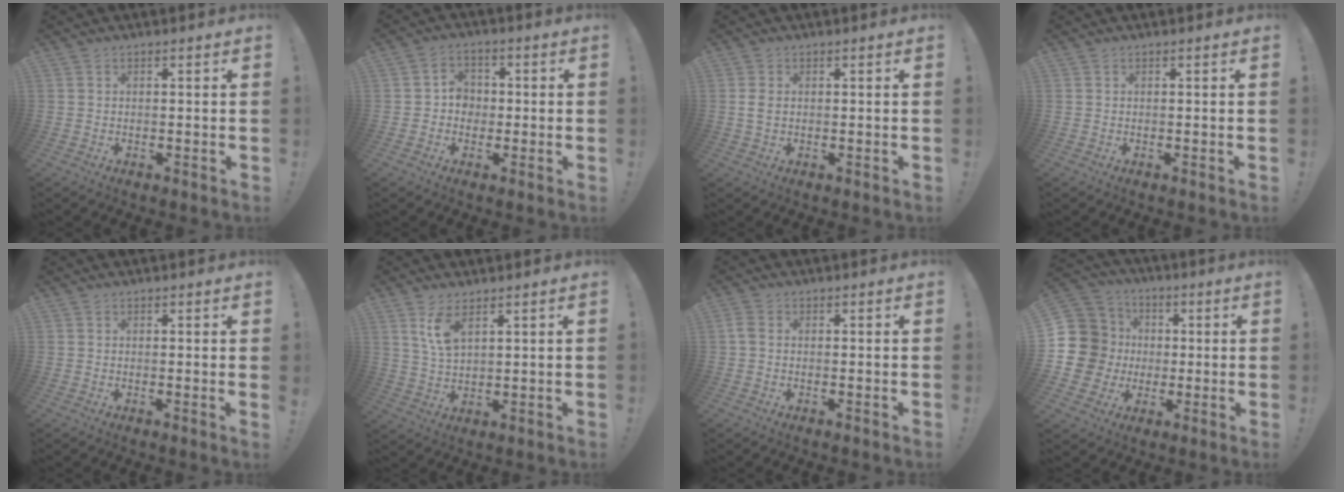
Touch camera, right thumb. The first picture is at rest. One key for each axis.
{"total": 5.2, "fx": -0.9, "fy": 4.8, "fz": 1.9, "tx": -0.030, "ty": 0.013, "tz": -0.015}
{"total": 2.5, "fx": 0.3, "fy": 1.6, "fz": 1.9, "tx": -0.038, "ty": 0.000, "tz": 0.003}
{"total": 0.0}
{"total": 0.8, "fx": 0.5, "fy": -0.2, "fz": 0.6, "tx": 0.003, "ty": -0.008, "tz": 0.005}
{"total": 6.7, "fx": 3.9, "fy": 2.4, "fz": 4.8, "tx": -0.083, "ty": -0.020, "tz": 0.069}
{"total": 1.9, "fx": 0.0, "fy": 1.3, "fz": 1.4, "tx": -0.027, "ty": 0.005, "tz": 0.002}
{"total": 14.3, "fx": 0.5, "fy": 13.4, "fz": 4.8, "tx": -0.091, "ty": 0.006, "tz": 0.035}